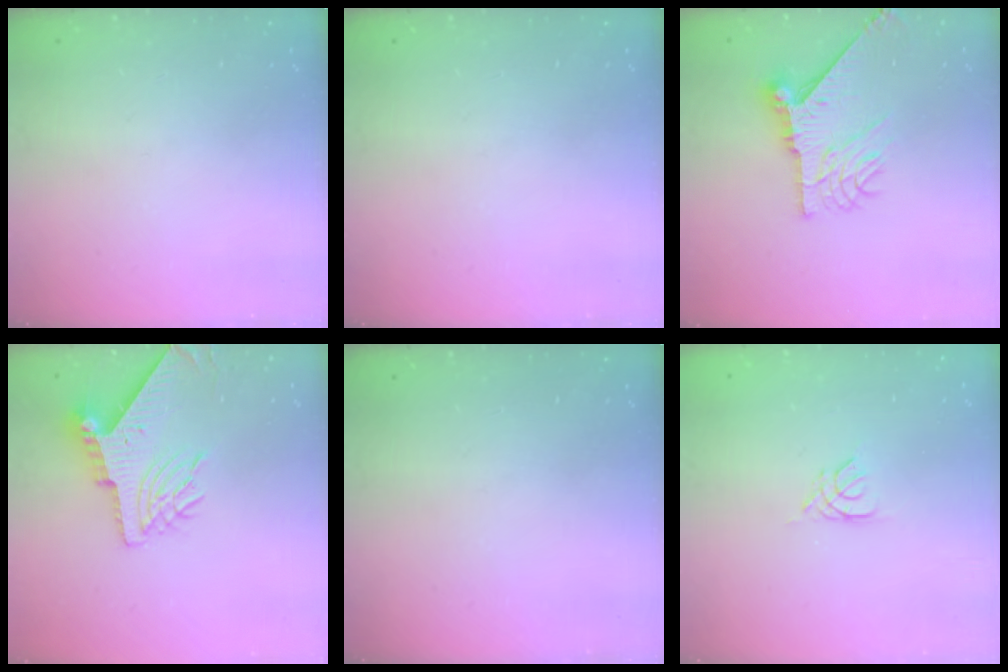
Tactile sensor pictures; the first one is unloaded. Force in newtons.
{"total": 0.0}
{"total": 13.4, "press": 13.4, "slide": 1.2}
{"total": 9.5, "press": 9.4, "slide": 1.3}
{"total": 0.0}
{"total": 2.7, "press": 2.7, "slide": 0.5}